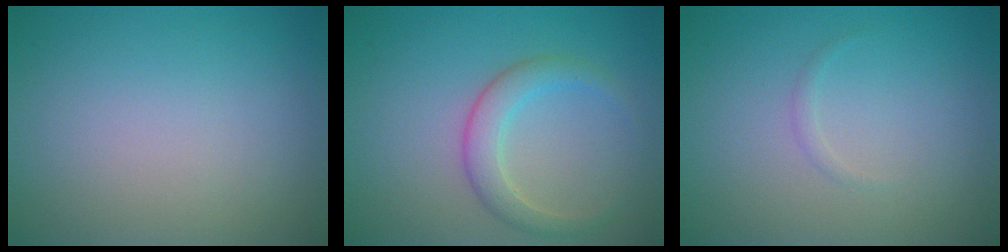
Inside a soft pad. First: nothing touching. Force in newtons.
{"total": 2.7, "press": 2.7, "slide": 0.2}
{"total": 0.5, "press": 0.5, "slide": 0.0}